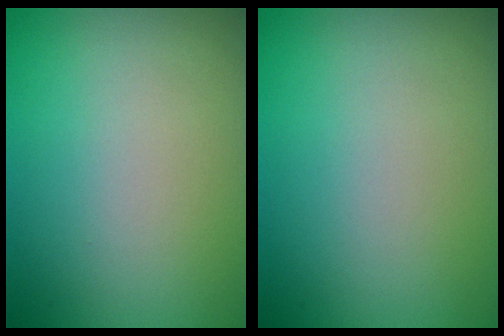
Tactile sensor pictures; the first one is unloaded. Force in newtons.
{"total": 0.0}